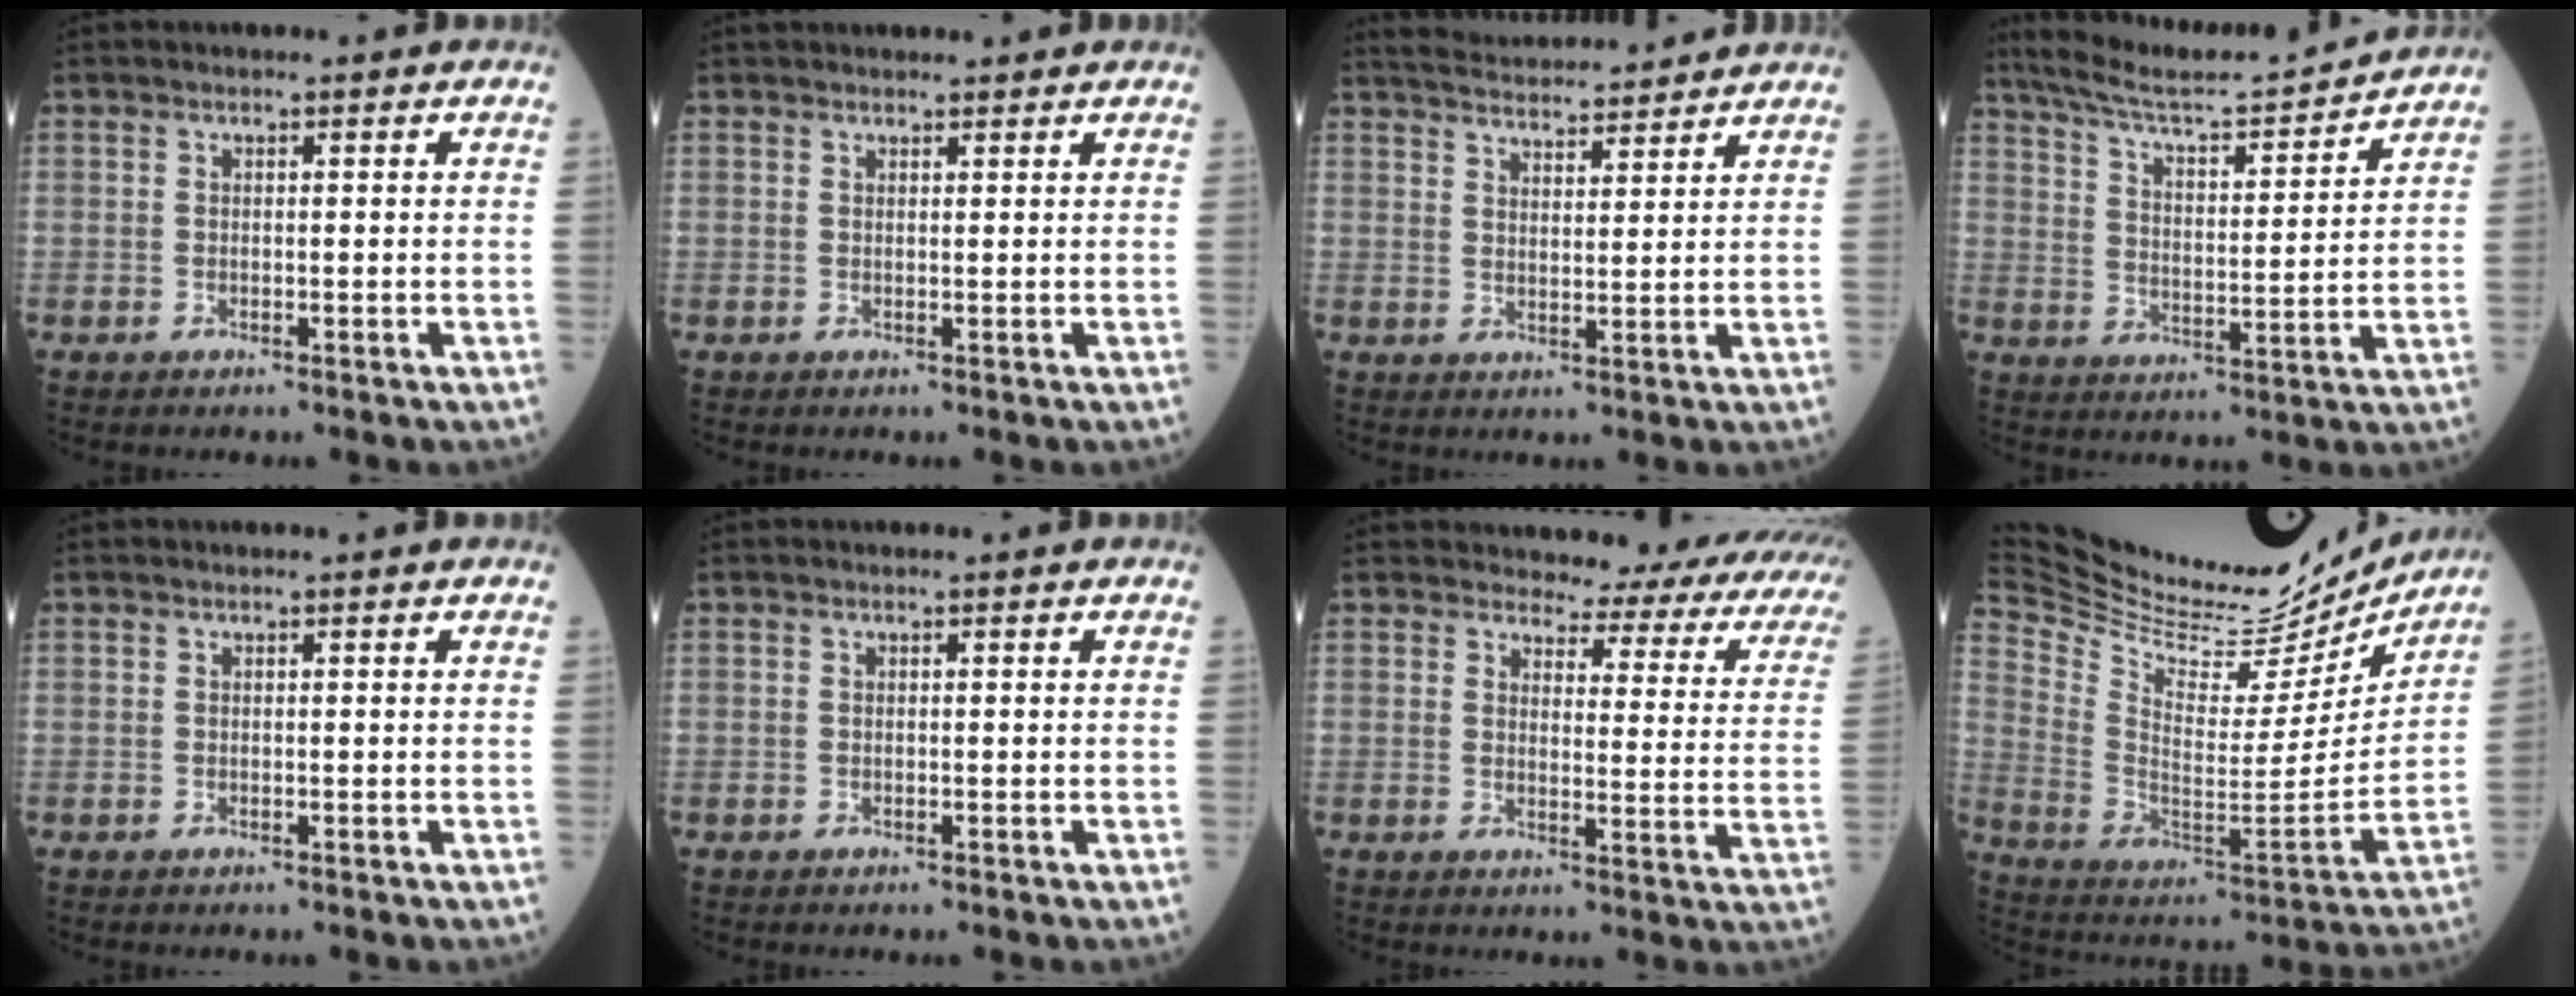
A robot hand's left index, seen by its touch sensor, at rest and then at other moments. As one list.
[{"total": 4.1, "force": [3.9, 0.7, 1.1], "torque": [-0.010, 0.031, 0.051]}, {"total": 12.1, "force": [11.6, 1.4, 3.4], "torque": [-0.060, 0.021, 0.173]}, {"total": 15.6, "force": [14.8, 0.2, 5.2], "torque": [-0.097, 0.001, 0.230]}, {"total": 0.0}, {"total": 0.0}, {"total": 16.1, "force": [14.7, 3.3, 5.8], "torque": [-0.046, -0.069, 0.137]}, {"total": 30.4, "force": [27.1, 7.8, 11.4], "torque": [-0.216, -0.041, 0.396]}]